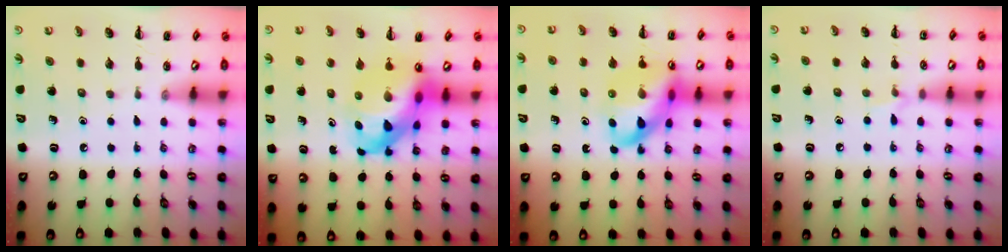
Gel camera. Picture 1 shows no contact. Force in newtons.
{"total": 15.2, "press": 14.7, "slide": 3.9}
{"total": 16.4, "press": 16.1, "slide": 3.1}
{"total": 4.4, "press": 4.1, "slide": 1.6}